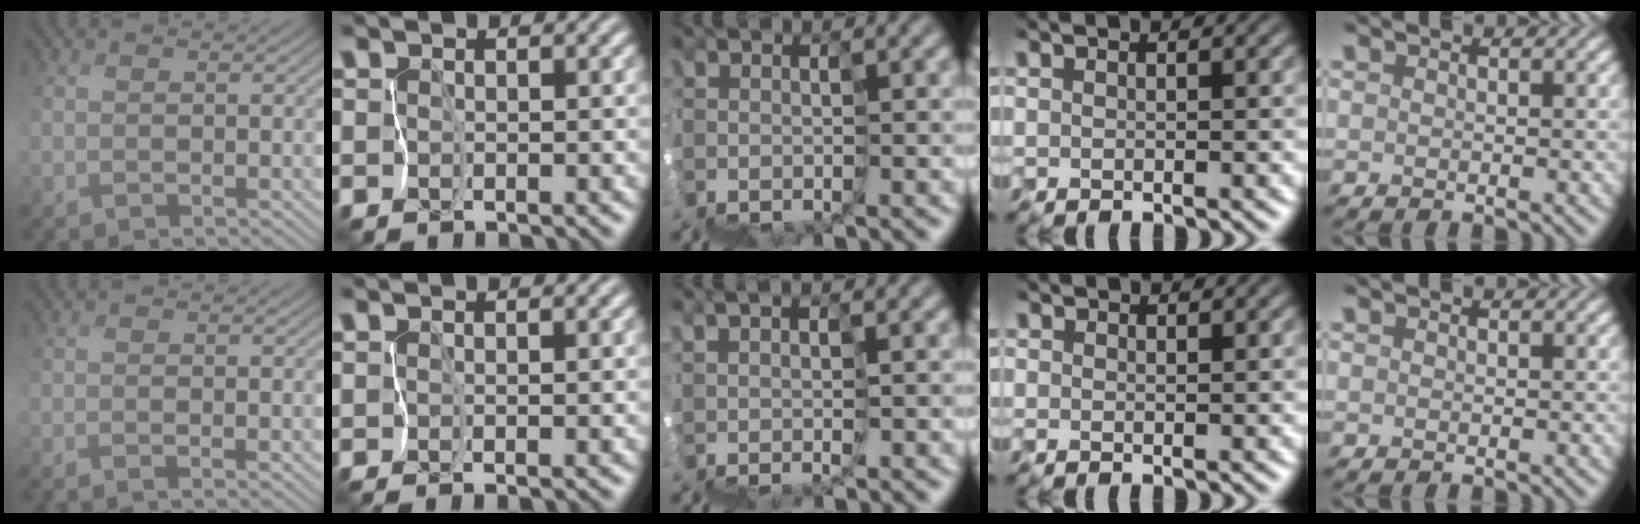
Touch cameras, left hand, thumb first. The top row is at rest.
{"thumb": {"total": 0.7, "force": [-0.4, -0.4, 0.4], "torque": [-0.007, 0.001, -0.009]}, "index": {"total": 1.0, "force": [0.2, -1.0, -0.2], "torque": [-0.009, 0.000, 0.004]}, "middle": {"total": 2.1, "force": [1.4, -1.2, -0.7], "torque": [0.020, 0.008, 0.027]}, "ring": {"total": 0.9, "force": [-0.4, -0.5, -0.6], "torque": [0.006, 0.001, 0.003]}}